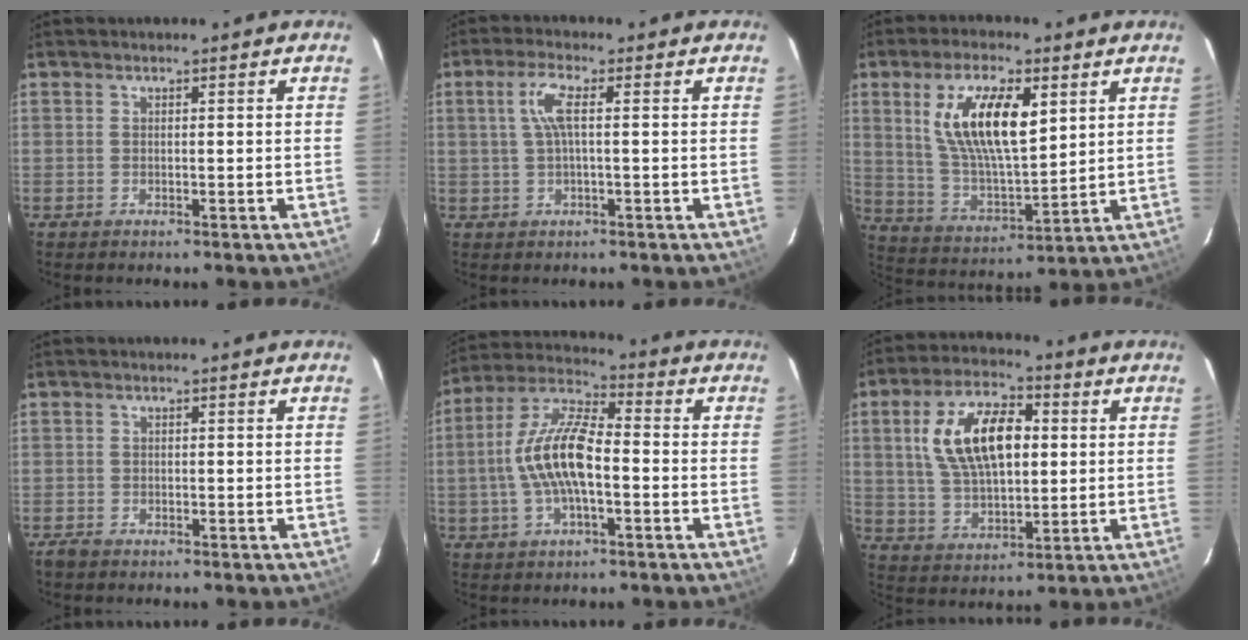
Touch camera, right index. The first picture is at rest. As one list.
[{"total": 4.6, "force": [0.6, 0.6, 4.5], "torque": [-0.092, 0.006, 0.014]}, {"total": 15.1, "force": [5.5, 5.7, 12.8], "torque": [-0.243, 0.005, 0.112]}, {"total": 1.4, "force": [-1.1, 0.8, 0.4], "torque": [-0.010, -0.003, -0.022]}, {"total": 13.0, "force": [-2.0, 4.8, 12.0], "torque": [-0.245, 0.011, -0.040]}, {"total": 15.3, "force": [3.2, 7.8, 12.8], "torque": [-0.241, 0.019, 0.062]}]